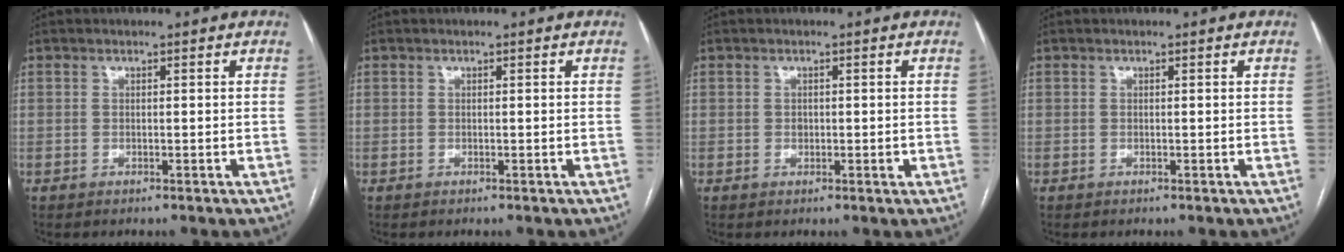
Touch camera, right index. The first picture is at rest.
{"total": 0.0}
{"total": 1.3, "force": [-0.1, 0.9, 0.9], "torque": [-0.014, 0.000, 0.000]}
{"total": 0.0}